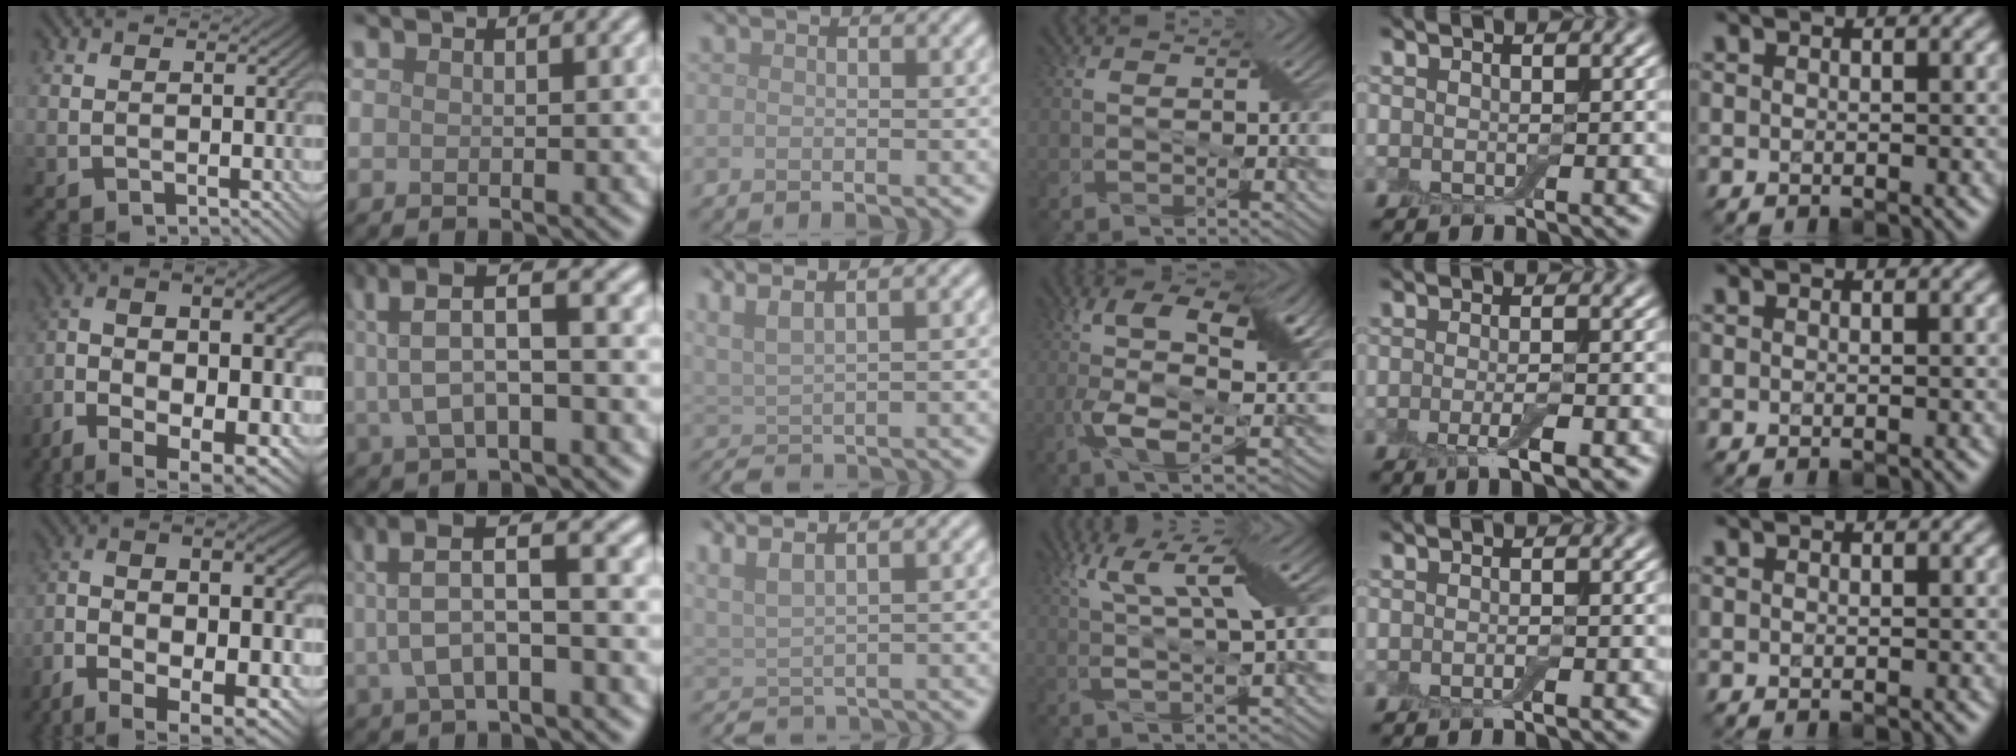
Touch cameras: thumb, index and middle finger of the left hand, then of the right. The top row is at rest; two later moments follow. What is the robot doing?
{"motion": "extract", "object": "backpack"}